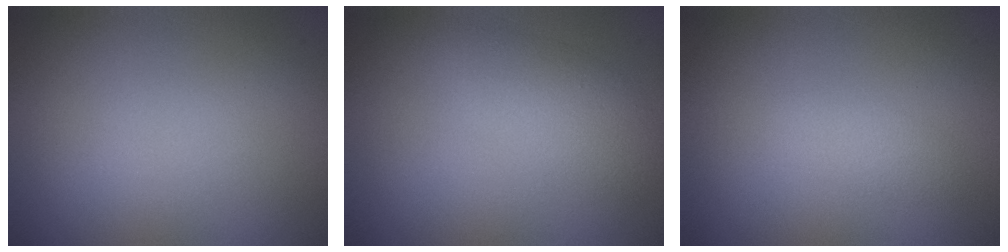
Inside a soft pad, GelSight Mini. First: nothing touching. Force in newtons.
{"total": 2.8, "press": 2.8, "slide": 0.1}
{"total": 1.2, "press": 1.2, "slide": 0.0}